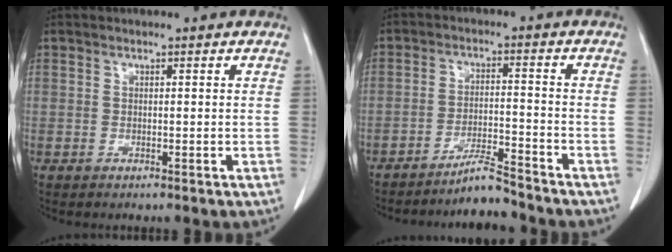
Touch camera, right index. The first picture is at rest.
{"total": 5.3, "force": [-5.0, -0.5, 1.7], "torque": [-0.031, -0.014, -0.088]}